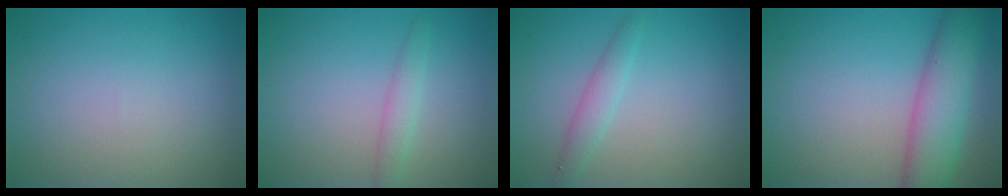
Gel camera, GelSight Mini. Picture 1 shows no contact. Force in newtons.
{"total": 1.5, "press": 1.5, "slide": 0.1}
{"total": 1.6, "press": 1.6, "slide": 0.0}
{"total": 6.4, "press": 6.4, "slide": 0.3}